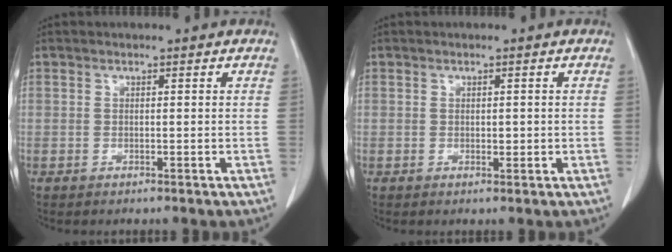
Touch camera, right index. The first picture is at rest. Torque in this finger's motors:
{"motor_torque": [0.03, 0.27, 0.05, 0.07]}